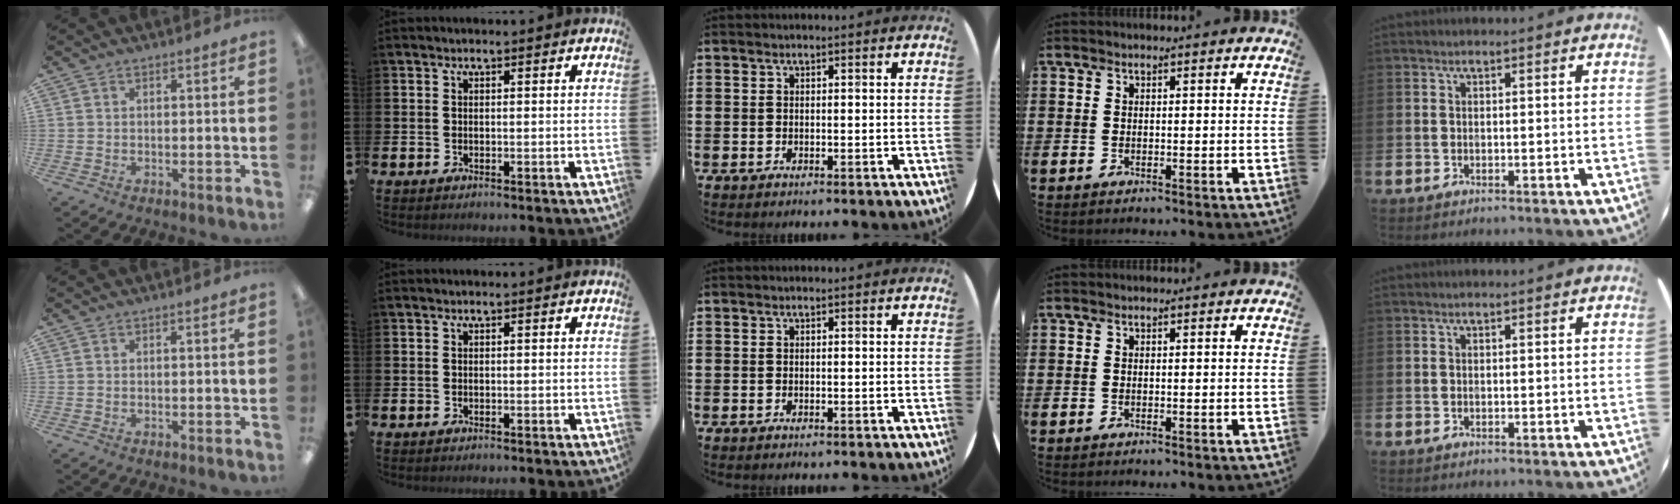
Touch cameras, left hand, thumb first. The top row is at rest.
{}